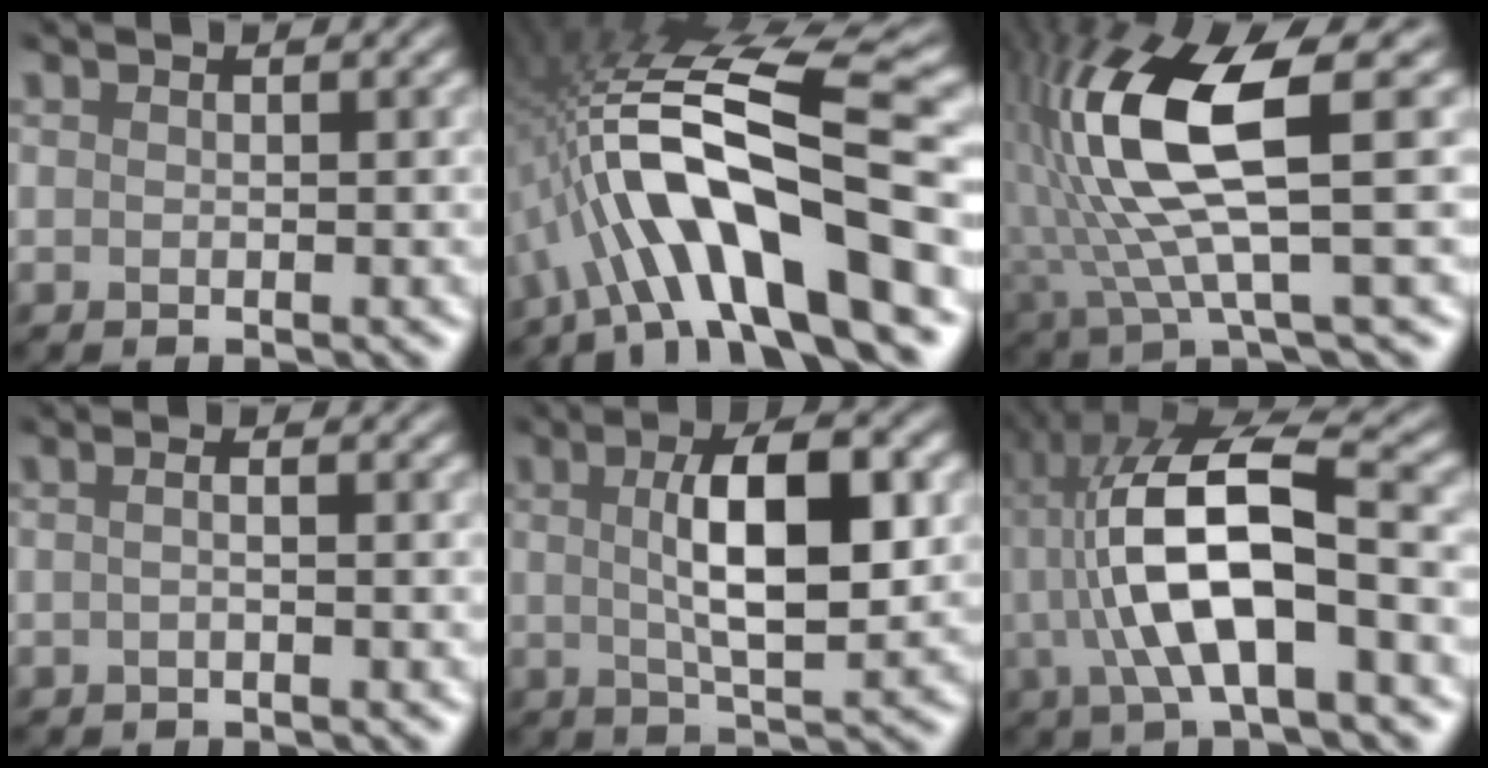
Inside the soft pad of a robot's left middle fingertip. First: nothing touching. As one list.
[{"total": 14.1, "force": [-3.4, 3.6, 13.2], "torque": [-0.221, 0.039, -0.054]}, {"total": 10.2, "force": [1.8, 2.3, 9.7], "torque": [-0.211, 0.011, 0.041]}, {"total": 0.8, "force": [-0.3, 0.0, 0.8], "torque": [-0.008, -0.003, -0.009]}, {"total": 7.2, "force": [1.3, 1.8, 6.8], "torque": [-0.107, 0.009, 0.023]}, {"total": 9.9, "force": [-0.5, 2.9, 9.5], "torque": [-0.183, 0.023, -0.010]}]